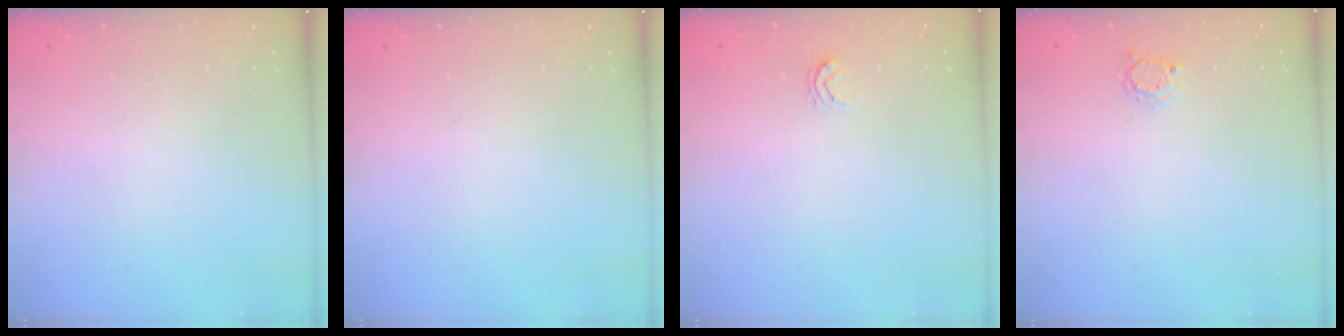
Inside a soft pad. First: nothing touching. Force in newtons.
{"total": 0.0}
{"total": 2.6, "press": 2.6, "slide": 0.3}
{"total": 2.6, "press": 2.6, "slide": 0.4}